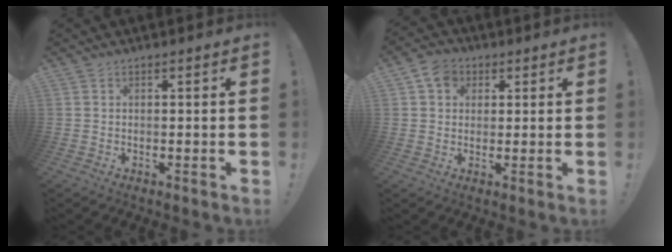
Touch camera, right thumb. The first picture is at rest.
{"total": 6.5, "force": [2.3, 5.4, 2.8], "torque": [-0.046, 0.003, 0.045]}